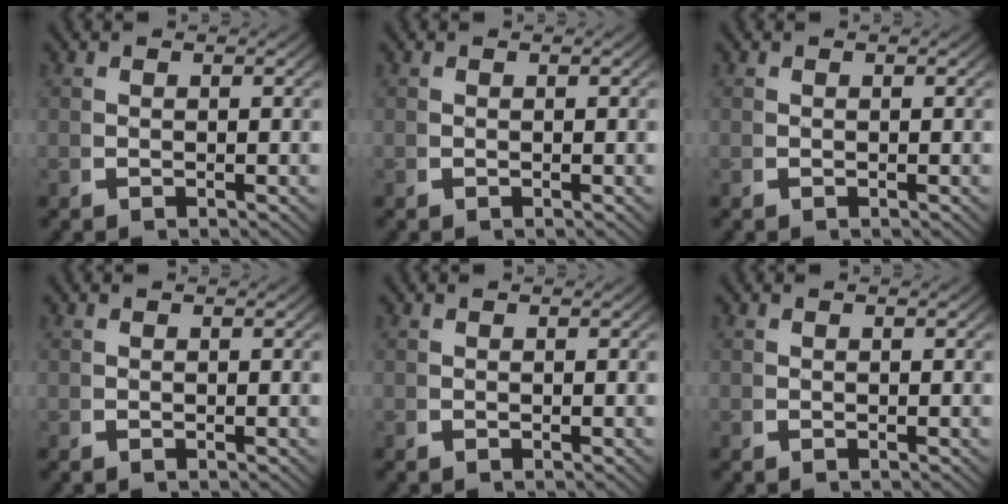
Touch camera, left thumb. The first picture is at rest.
{"total": 0.0}
{"total": 0.0}
{"total": 0.0}
{"total": 0.0}
{"total": 0.0}